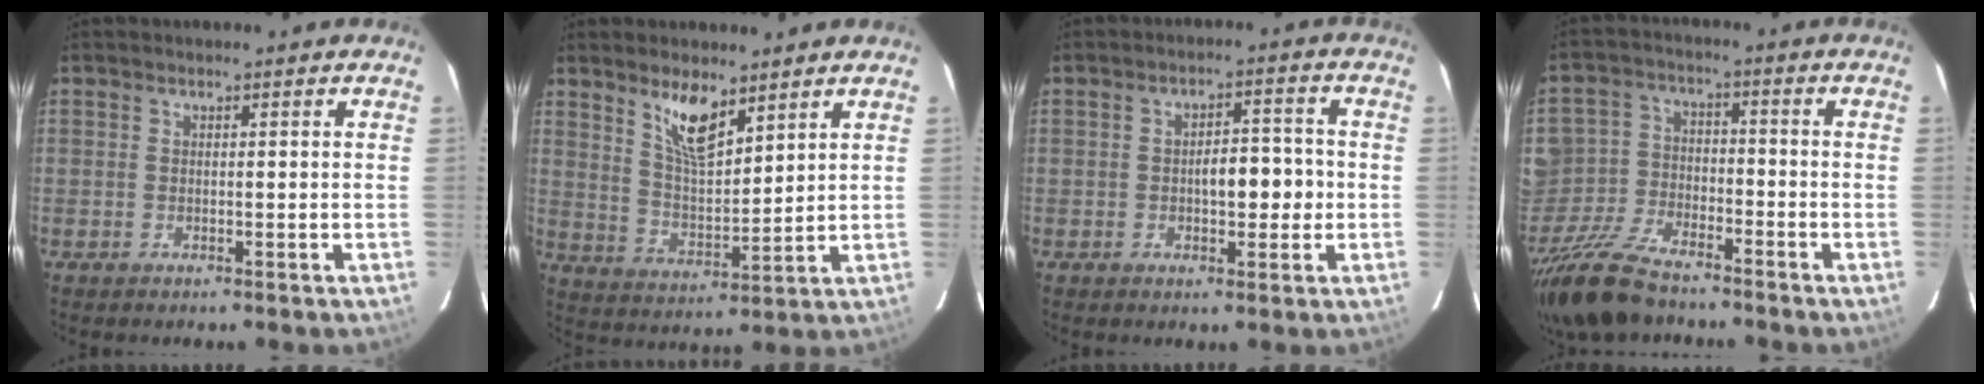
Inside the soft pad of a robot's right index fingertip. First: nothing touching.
{"total": 8.7, "force": [5.9, 2.8, 5.8], "torque": [-0.102, -0.001, 0.120]}
{"total": 5.7, "force": [-0.8, 2.7, 4.9], "torque": [-0.079, 0.010, -0.008]}
{"total": 10.9, "force": [-8.8, 5.0, 4.0], "torque": [-0.118, 0.001, -0.167]}